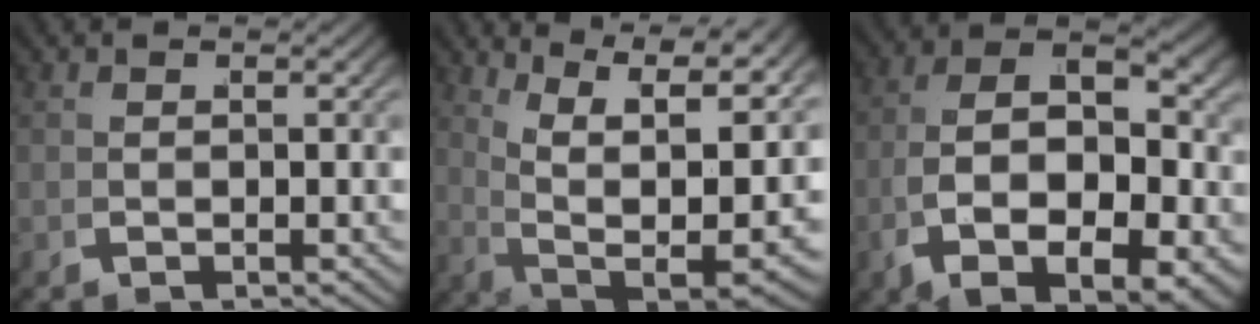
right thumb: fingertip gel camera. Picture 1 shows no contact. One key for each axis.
{"total": 16.2, "fx": 2.5, "fy": 10.2, "fz": 12.3, "tx": -0.205, "ty": -0.043, "tz": 0.059}
{"total": 12.3, "fx": -0.4, "fy": 7.2, "fz": 9.9, "tx": -0.180, "ty": -0.034, "tz": 0.007}